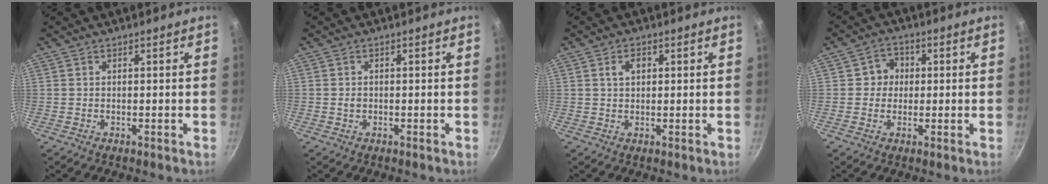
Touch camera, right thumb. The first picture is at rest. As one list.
[{"total": 0.9, "force": [0.0, 0.9, 0.3], "torque": [-0.002, 0.001, 0.001]}, {"total": 2.7, "force": [1.0, 1.9, 1.7], "torque": [-0.018, -0.001, 0.016]}, {"total": 4.4, "force": [0.5, 4.1, 1.3], "torque": [0.015, 0.006, 0.001]}]